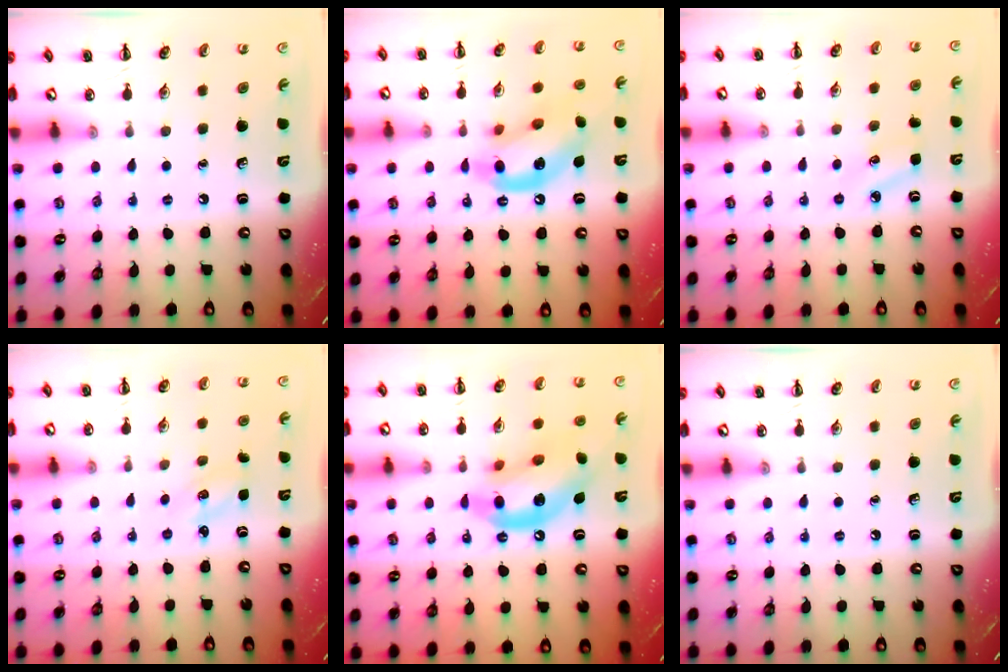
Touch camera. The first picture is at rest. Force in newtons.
{"total": 14.4, "press": 14.1, "slide": 3.0}
{"total": 4.4, "press": 4.2, "slide": 1.3}
{"total": 2.1, "press": 2.0, "slide": 0.6}
{"total": 15.6, "press": 15.1, "slide": 3.6}
{"total": 0.0}